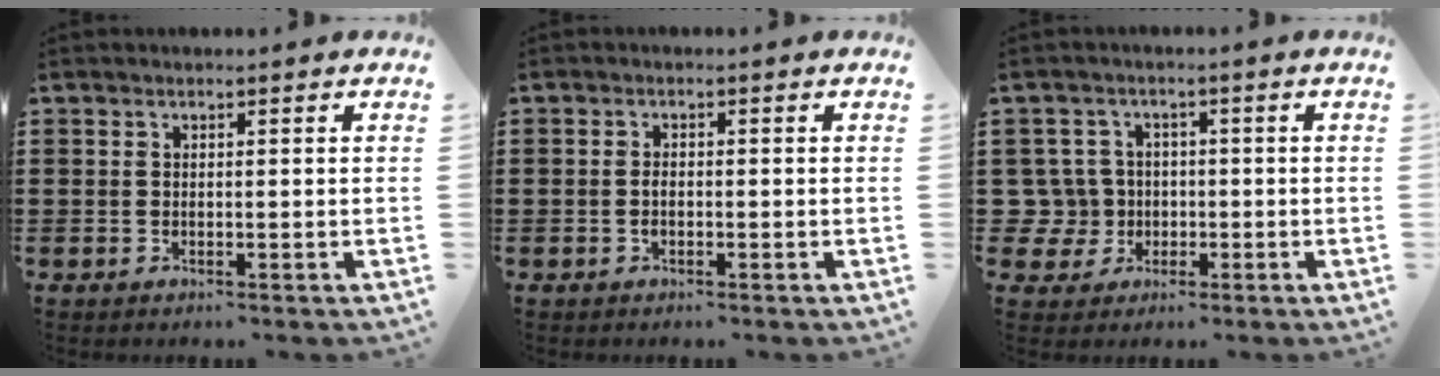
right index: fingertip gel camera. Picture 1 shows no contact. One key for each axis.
{"total": 1.3, "fx": -0.4, "fy": 0.5, "fz": 1.1, "tx": -0.023, "ty": -0.003, "tz": -0.006}
{"total": 5.7, "fx": -0.5, "fy": 5.5, "fz": 1.6, "tx": -0.073, "ty": 0.010, "tz": -0.015}